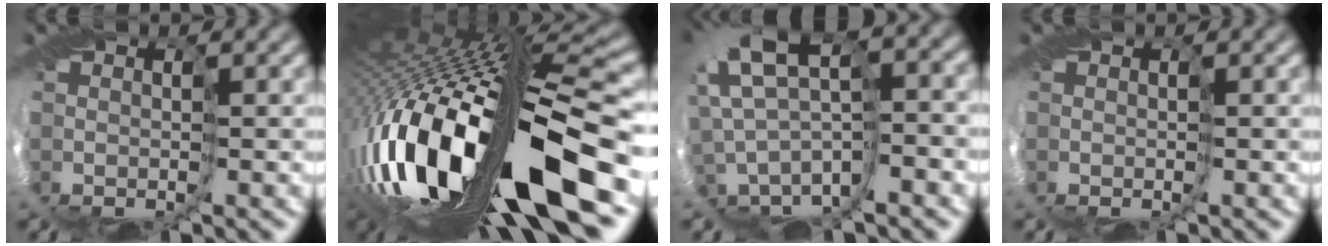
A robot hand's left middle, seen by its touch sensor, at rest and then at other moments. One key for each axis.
{"total": 15.5, "fx": -4.6, "fy": 3.7, "fz": 14.3, "tx": -0.279, "ty": 0.008, "tz": -0.082}
{"total": 5.0, "fx": 2.6, "fy": 0.9, "fz": 4.1, "tx": -0.089, "ty": 0.031, "tz": 0.042}
{"total": 0.0}